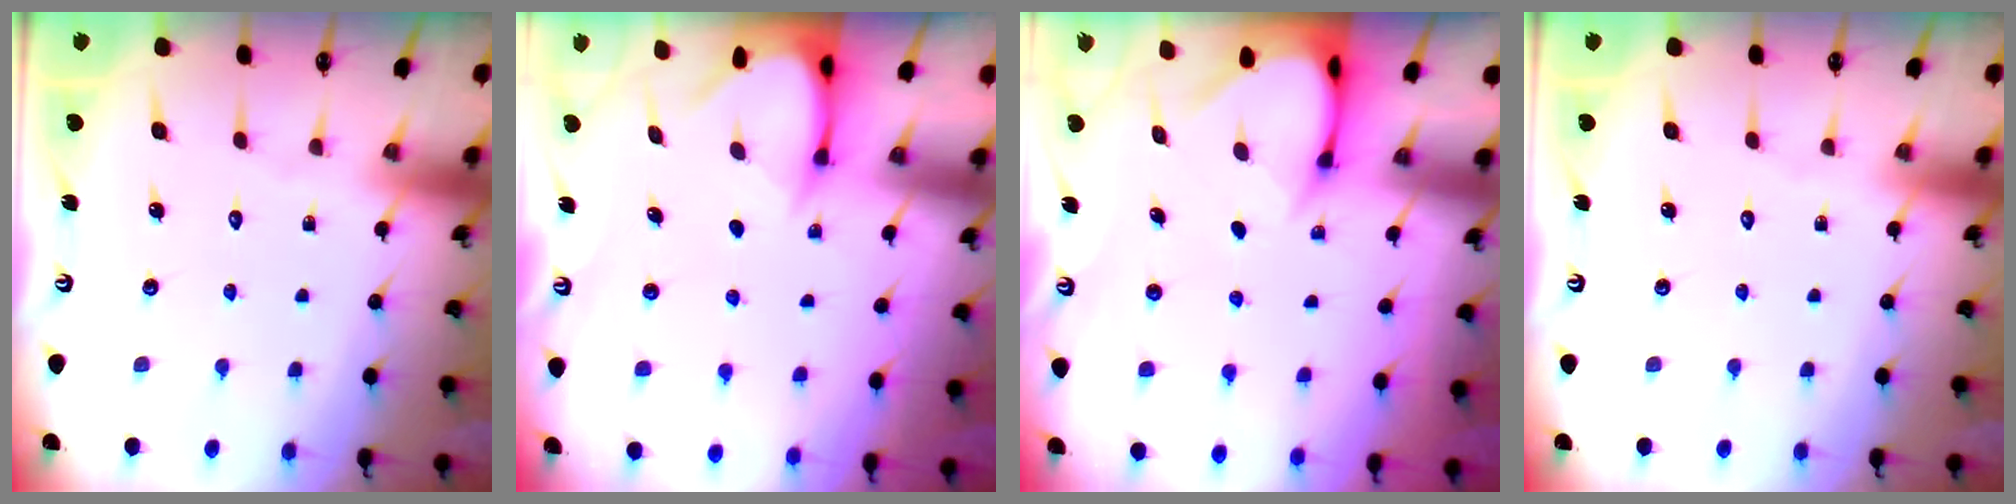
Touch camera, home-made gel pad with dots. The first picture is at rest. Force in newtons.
{"total": 3.7, "press": 3.7, "slide": 0.2}
{"total": 3.6, "press": 3.5, "slide": 0.2}
{"total": 0.0}